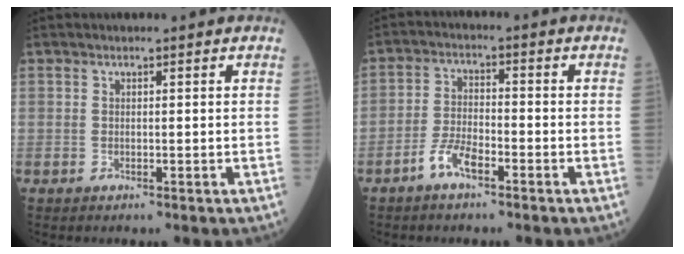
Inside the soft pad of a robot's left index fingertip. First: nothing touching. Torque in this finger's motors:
{"motor_torque": [0.52, 0.36, 0.09, 0.03]}